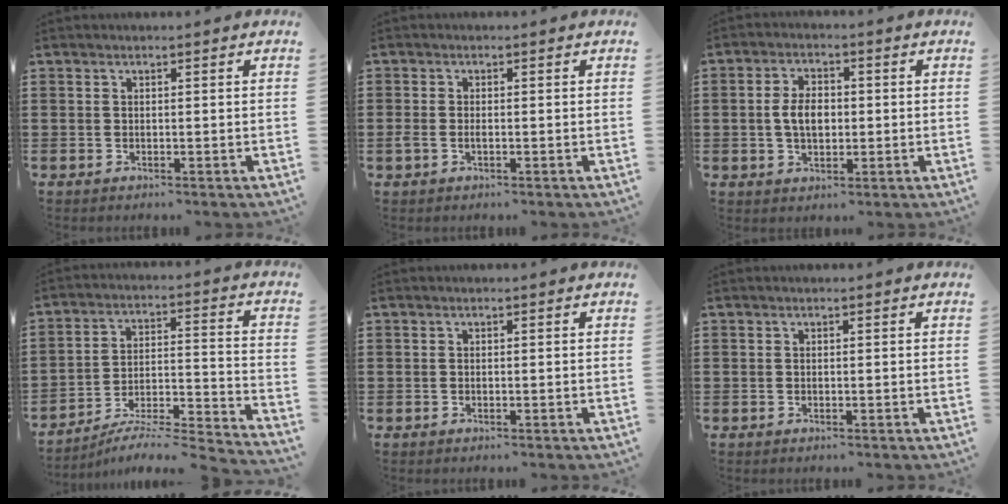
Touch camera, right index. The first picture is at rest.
{"total": 1.2, "force": [-0.4, 0.5, 1.0], "torque": [-0.027, -0.005, -0.010]}
{"total": 4.8, "force": [-0.2, 2.9, 3.8], "torque": [-0.076, 0.004, -0.010]}
{"total": 5.4, "force": [-5.1, 0.1, 1.8], "torque": [-0.029, -0.014, -0.103]}
{"total": 0.0}
{"total": 0.0}